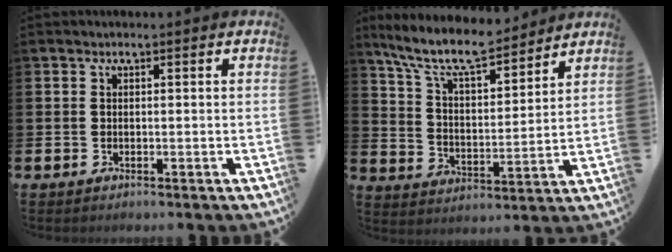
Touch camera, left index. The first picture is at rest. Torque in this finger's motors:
{"motor_torque": [0.51, -0.62, 0.15, 0.12]}